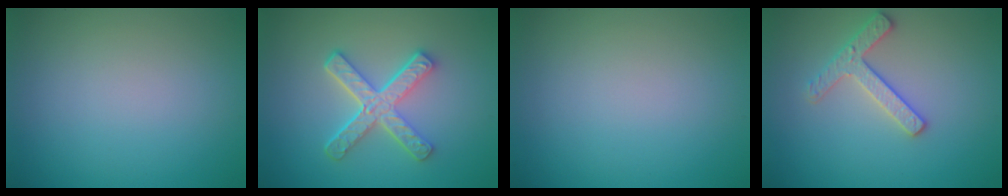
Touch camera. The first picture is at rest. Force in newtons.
{"total": 4.9, "press": 3.7, "slide": 3.2}
{"total": 0.0}
{"total": 2.5, "press": 2.4, "slide": 0.4}